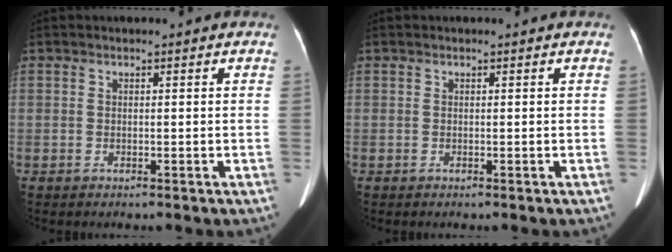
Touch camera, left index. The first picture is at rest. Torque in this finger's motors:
{"motor_torque": [0.09, -0.03, 0.02, 0.01]}